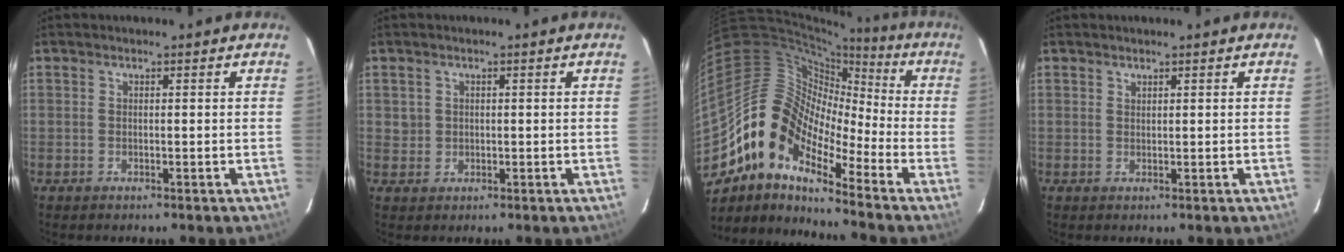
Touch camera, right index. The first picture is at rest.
{"total": 2.0, "force": [0.4, 1.9, 0.2], "torque": [0.000, 0.005, 0.006]}
{"total": 14.3, "force": [-8.7, 7.0, 8.8], "torque": [-0.143, 0.010, -0.187]}
{"total": 0.6, "force": [0.6, 0.2, 0.0], "torque": [-0.001, 0.001, 0.012]}